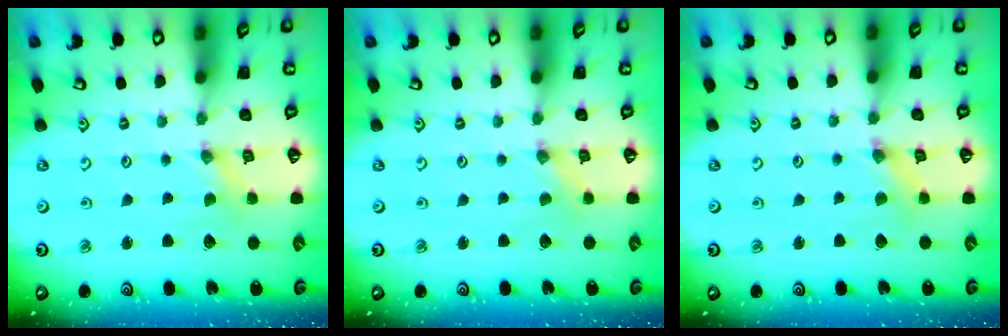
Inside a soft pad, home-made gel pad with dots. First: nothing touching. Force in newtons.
{"total": 0.0}
{"total": 2.3, "press": 2.3, "slide": 0.4}